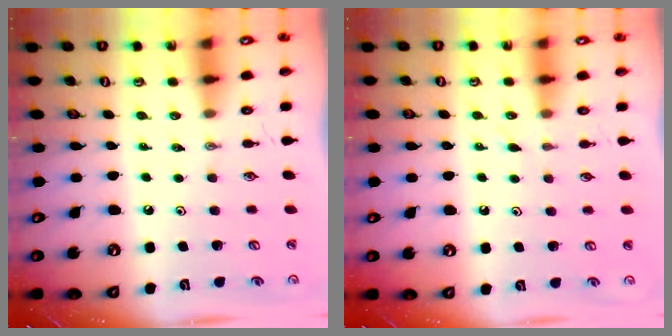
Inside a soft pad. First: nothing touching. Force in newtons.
{"total": 5.1, "press": 5.1, "slide": 0.7}